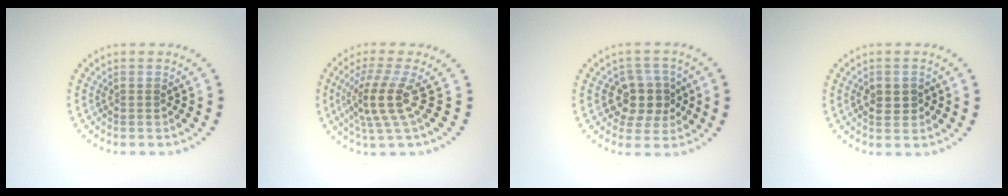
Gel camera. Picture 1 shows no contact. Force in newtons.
{"total": 3.9, "press": 2.7, "slide": 2.9}
{"total": 4.3, "press": 3.9, "slide": 1.7}
{"total": 2.2, "press": 2.2, "slide": 0.1}